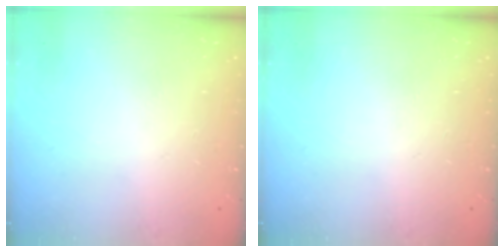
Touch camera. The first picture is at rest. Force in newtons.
{"total": 0.0}